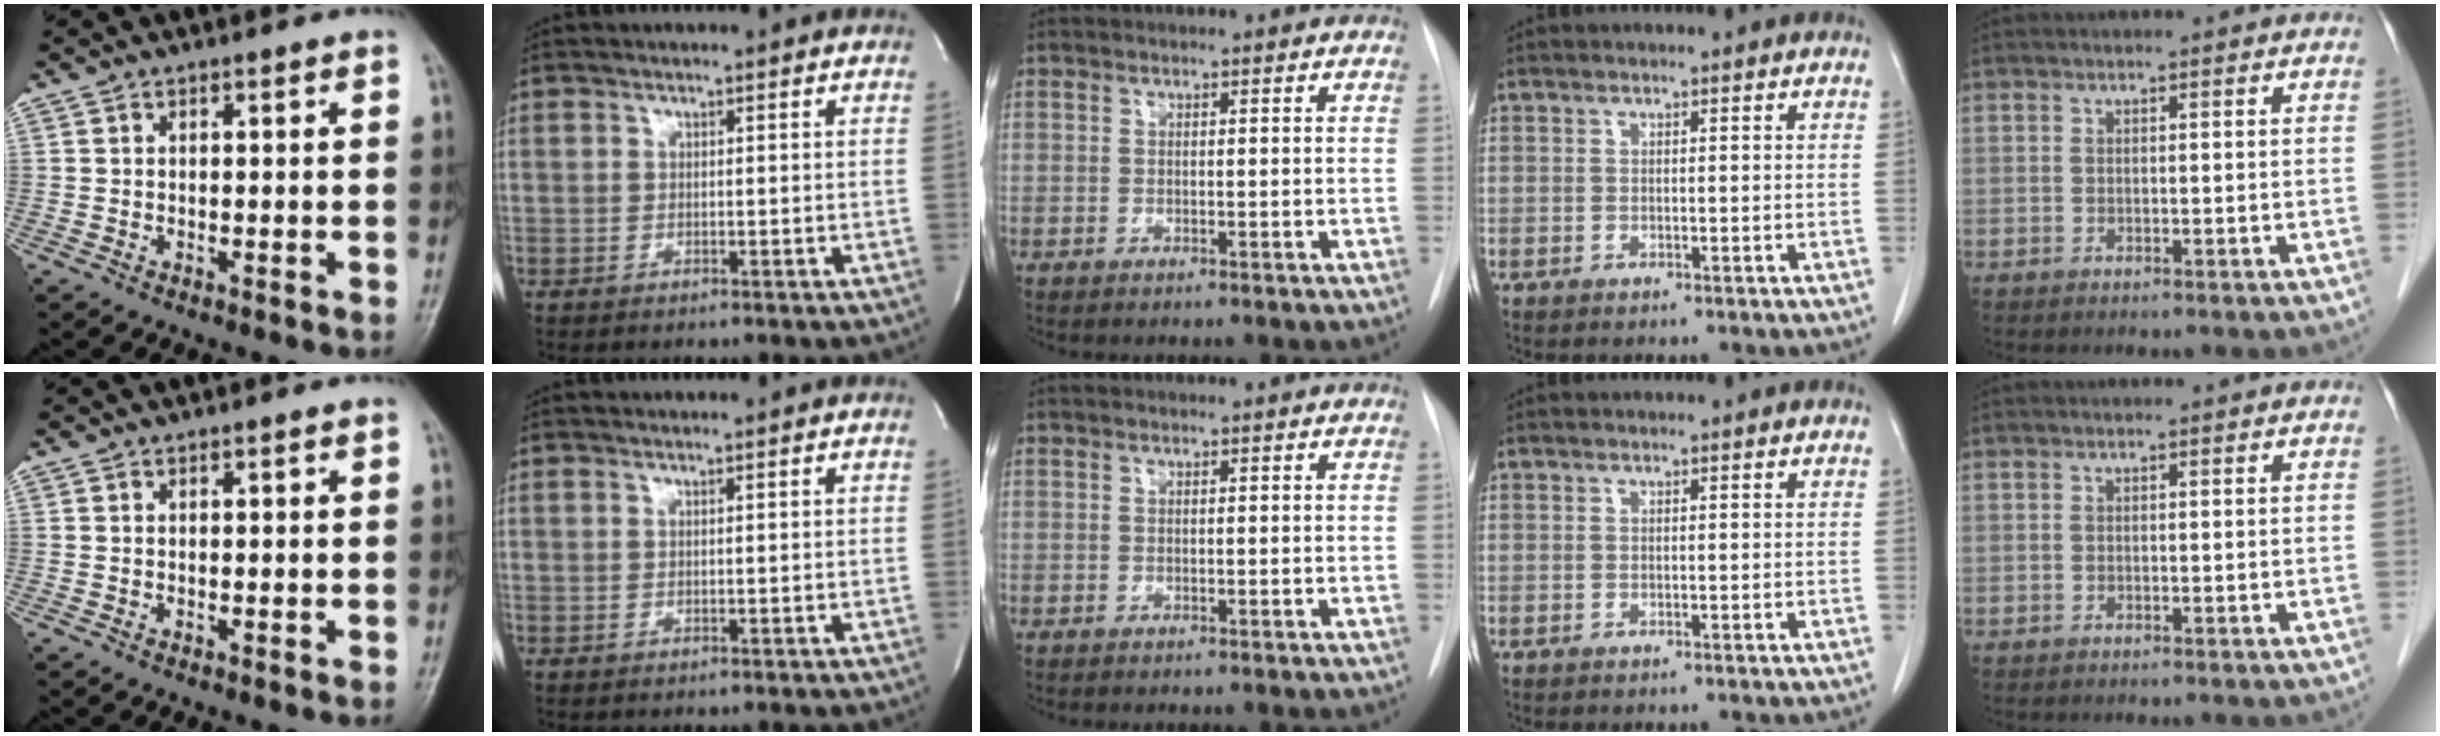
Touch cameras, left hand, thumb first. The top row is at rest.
{}